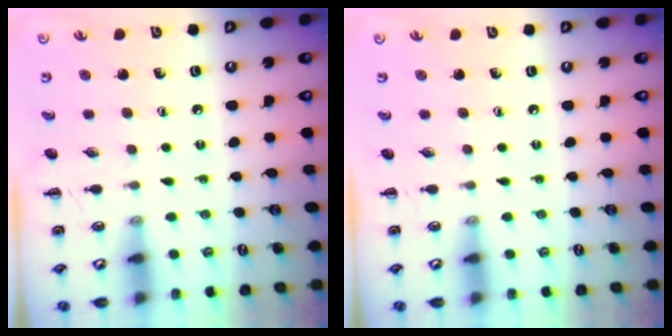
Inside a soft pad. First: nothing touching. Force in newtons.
{"total": 0.0}